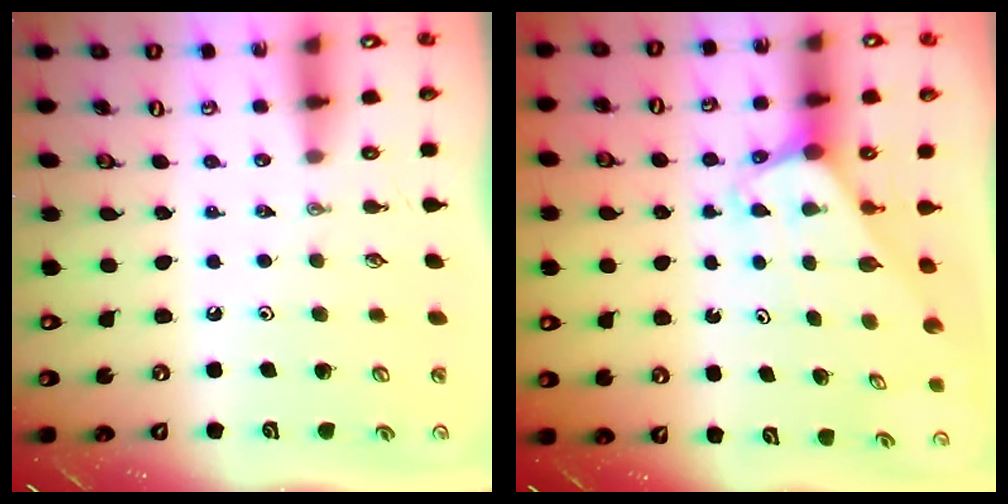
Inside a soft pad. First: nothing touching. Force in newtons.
{"total": 2.0, "press": 2.0, "slide": 0.1}